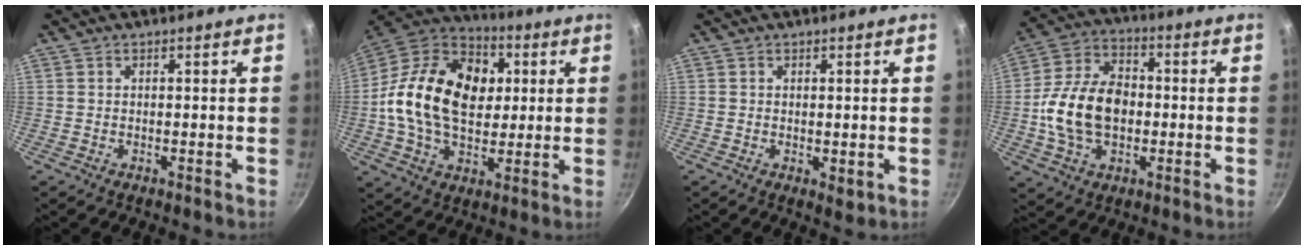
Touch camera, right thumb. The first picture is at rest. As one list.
[{"total": 23.3, "force": [2.5, 16.2, 16.6], "torque": [-0.258, 0.020, 0.032]}, {"total": 2.0, "force": [0.0, 1.0, 1.8], "torque": [-0.024, -0.009, 0.001]}, {"total": 15.8, "force": [-1.3, 10.9, 11.5], "torque": [-0.186, 0.027, -0.033]}]